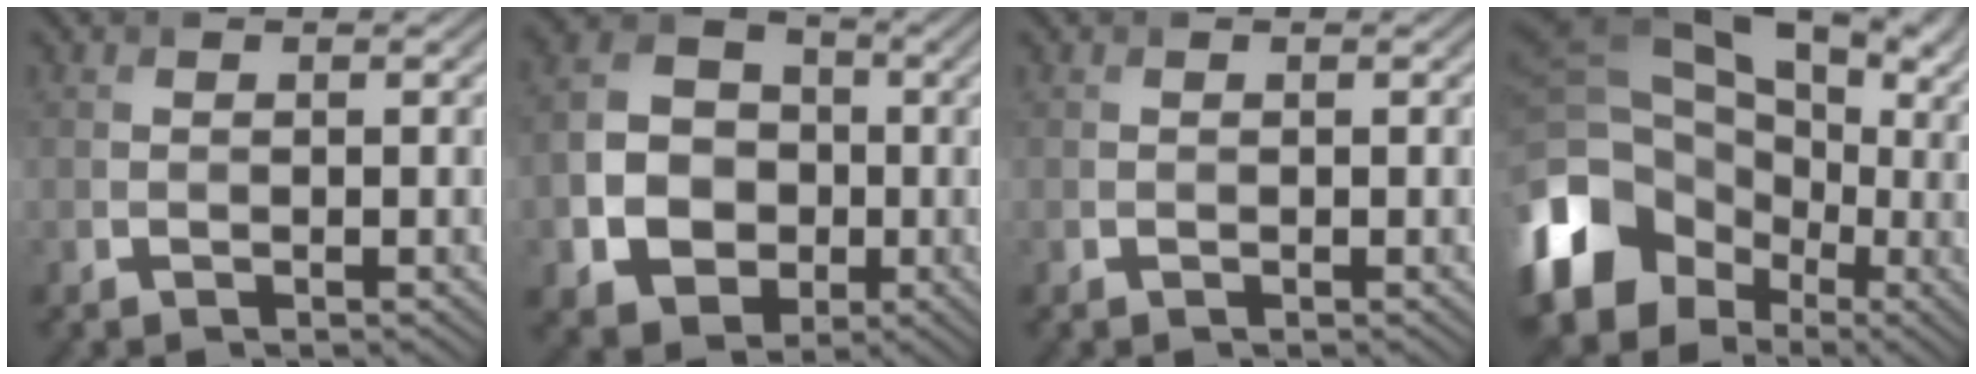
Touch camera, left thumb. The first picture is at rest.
{"total": 10.3, "force": [-2.5, 8.5, 5.2], "torque": [-0.123, -0.021, -0.058]}
{"total": 0.0}
{"total": 19.9, "force": [-1.4, 16.0, 11.7], "torque": [-0.279, -0.025, -0.012]}